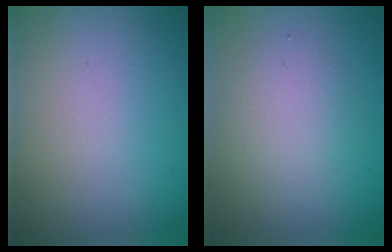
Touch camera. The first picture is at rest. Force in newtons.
{"total": 2.7, "press": 2.7, "slide": 0.2}